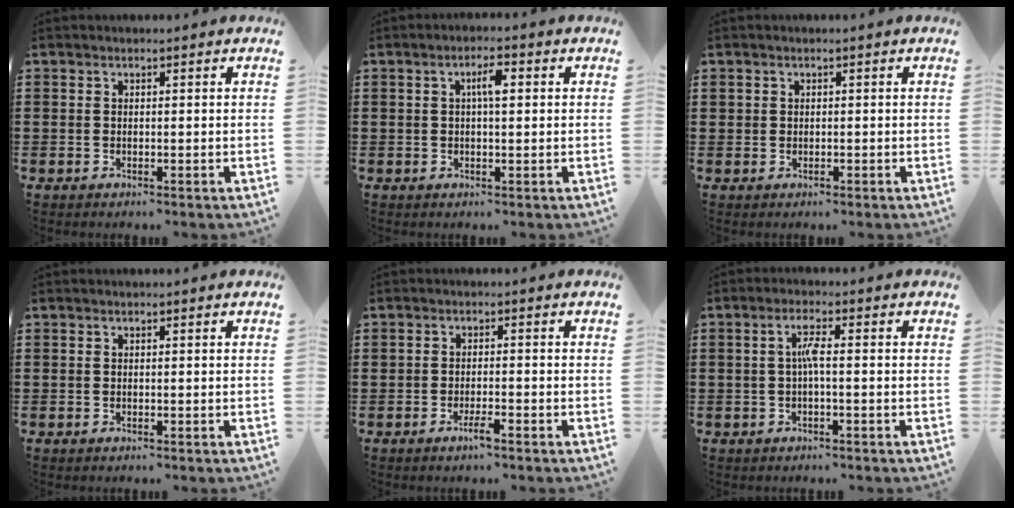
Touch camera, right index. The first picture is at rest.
{"total": 3.3, "force": [0.5, 1.0, 3.1], "torque": [-0.052, 0.005, 0.004]}
{"total": 0.8, "force": [0.2, 0.8, 0.0], "torque": [-0.002, 0.005, 0.002]}
{"total": 0.0}
{"total": 2.3, "force": [-1.5, 0.4, 1.6], "torque": [-0.035, -0.003, -0.029]}
{"total": 3.3, "force": [-0.2, 0.3, 3.3], "torque": [-0.064, 0.001, -0.008]}